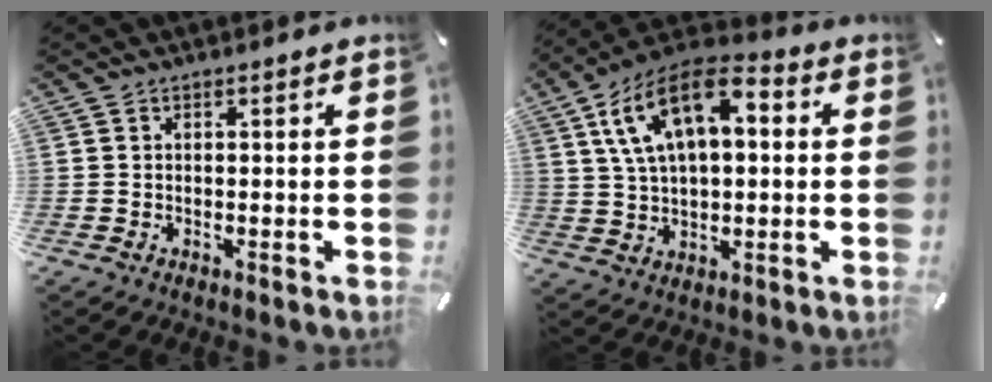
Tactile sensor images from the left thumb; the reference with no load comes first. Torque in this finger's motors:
{"motor_torque": [2.48, 2.53, 1.61, -1.16, 0.29]}